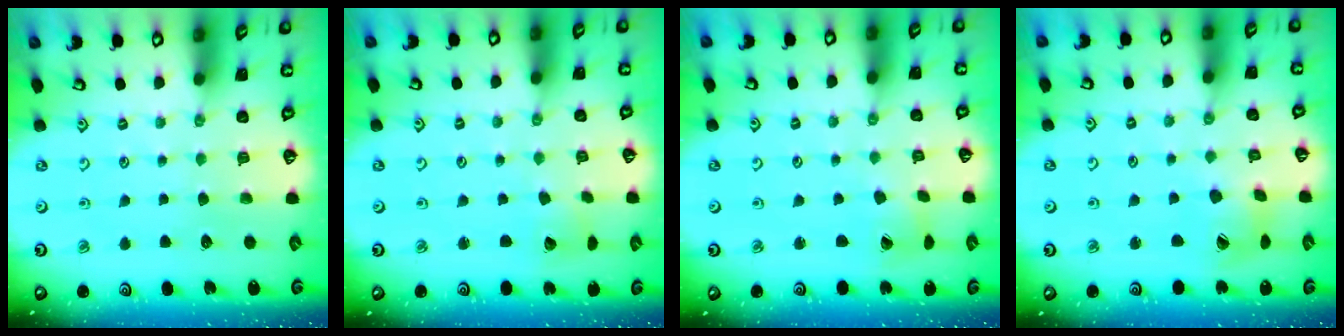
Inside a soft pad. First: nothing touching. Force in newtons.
{"total": 2.8, "press": 2.8, "slide": 0.3}
{"total": 4.0, "press": 4.0, "slide": 0.5}
{"total": 7.9, "press": 7.8, "slide": 0.9}